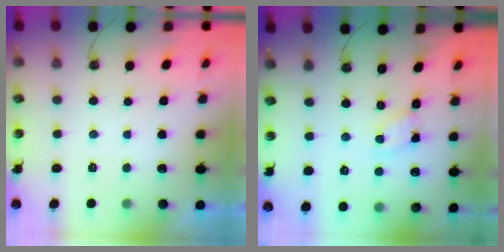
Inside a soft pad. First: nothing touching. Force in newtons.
{"total": 1.9, "press": 1.8, "slide": 0.3}